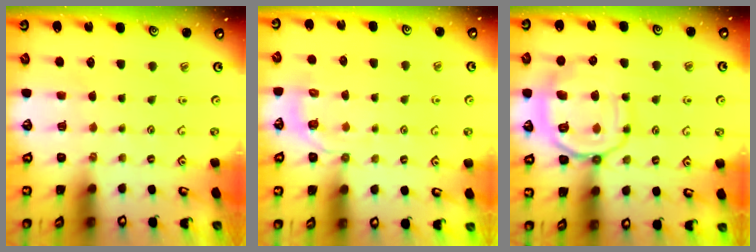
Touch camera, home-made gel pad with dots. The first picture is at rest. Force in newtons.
{"total": 4.5, "press": 4.3, "slide": 1.5}
{"total": 16.5, "press": 16.5, "slide": 1.7}